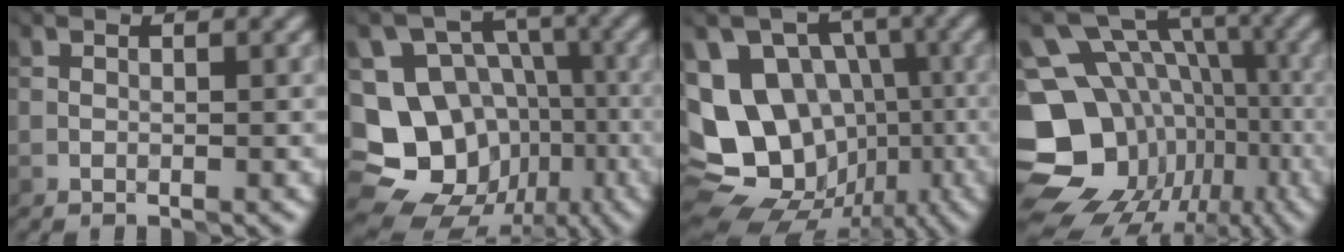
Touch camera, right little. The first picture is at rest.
{"total": 18.5, "force": [-5.6, 16.4, 6.4], "torque": [-0.156, -0.015, -0.075]}
{"total": 13.8, "force": [-2.0, 11.6, 7.0], "torque": [-0.137, -0.031, -0.016]}
{"total": 16.8, "force": [-6.2, 14.1, 6.8], "torque": [-0.136, -0.030, -0.075]}